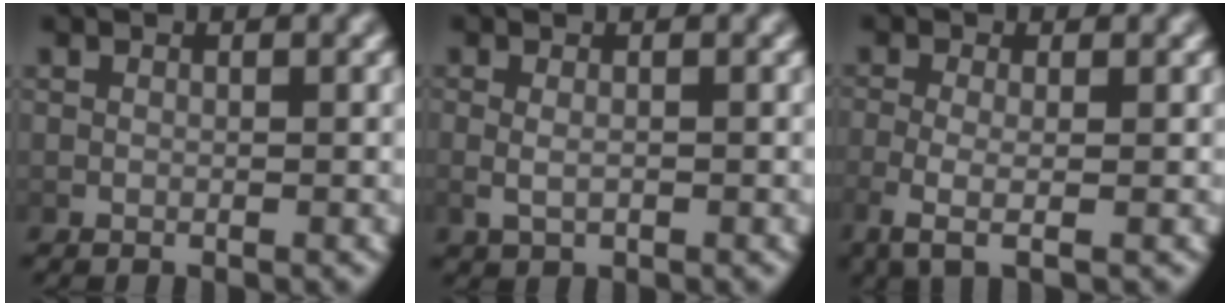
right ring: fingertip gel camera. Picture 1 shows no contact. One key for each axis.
{"total": 1.4, "fx": -0.2, "fy": 0.7, "fz": 1.3, "tx": -0.034, "ty": -0.009, "tz": 0.006}
{"total": 3.3, "fx": -0.9, "fy": 0.9, "fz": 3.0, "tx": -0.075, "ty": -0.016, "tz": -0.009}